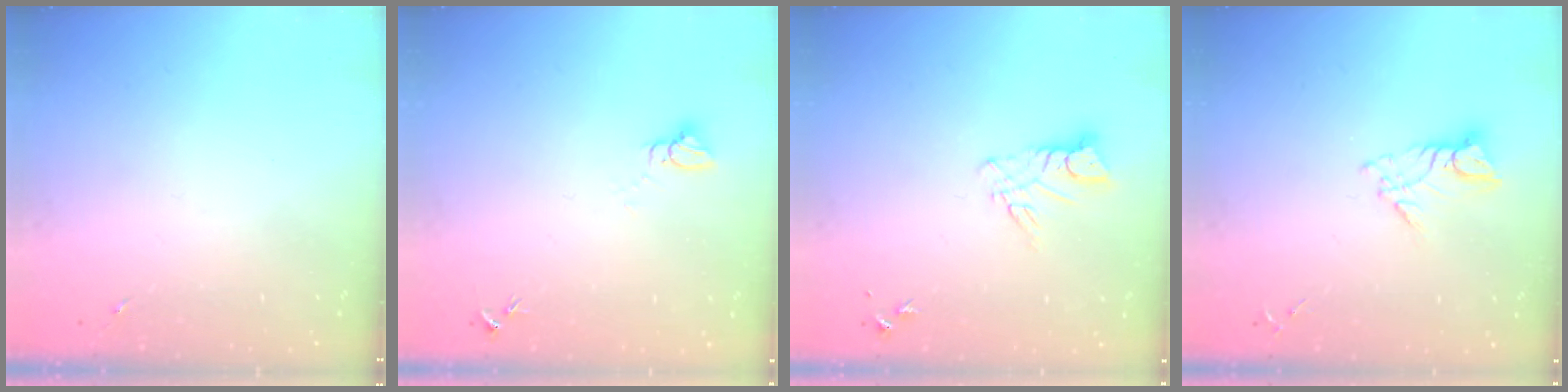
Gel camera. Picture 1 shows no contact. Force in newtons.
{"total": 3.2, "press": 3.2, "slide": 0.1}
{"total": 7.0, "press": 7.0, "slide": 0.7}
{"total": 8.4, "press": 8.4, "slide": 0.9}